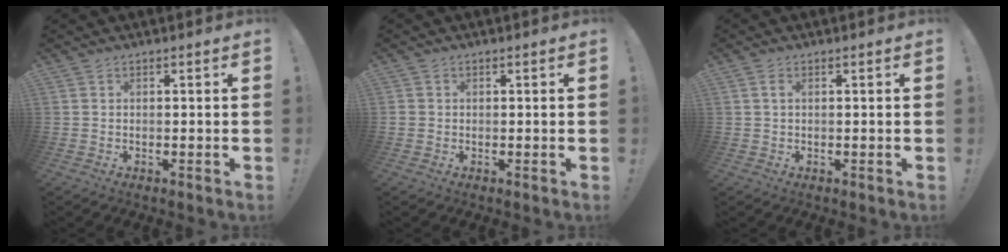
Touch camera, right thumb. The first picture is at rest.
{"total": 1.1, "force": [-0.2, 1.0, 0.4], "torque": [-0.013, 0.005, -0.002]}
{"total": 1.3, "force": [0.2, 0.6, 1.1], "torque": [-0.026, 0.004, 0.004]}